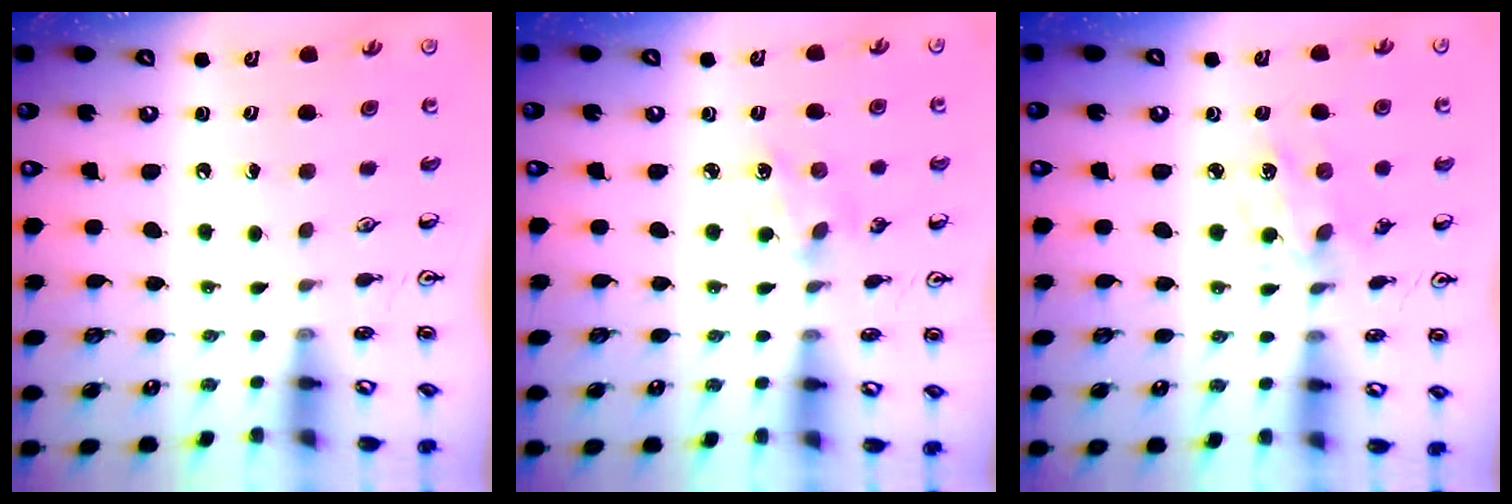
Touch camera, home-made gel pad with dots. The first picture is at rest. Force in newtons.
{"total": 1.7, "press": 1.7, "slide": 0.3}
{"total": 1.5, "press": 1.4, "slide": 0.4}